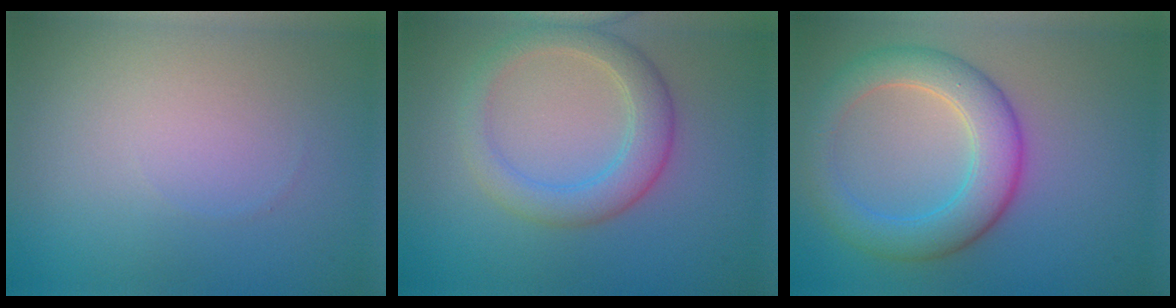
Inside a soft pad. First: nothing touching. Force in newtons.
{"total": 3.9, "press": 3.9, "slide": 0.0}
{"total": 5.5, "press": 5.5, "slide": 0.1}